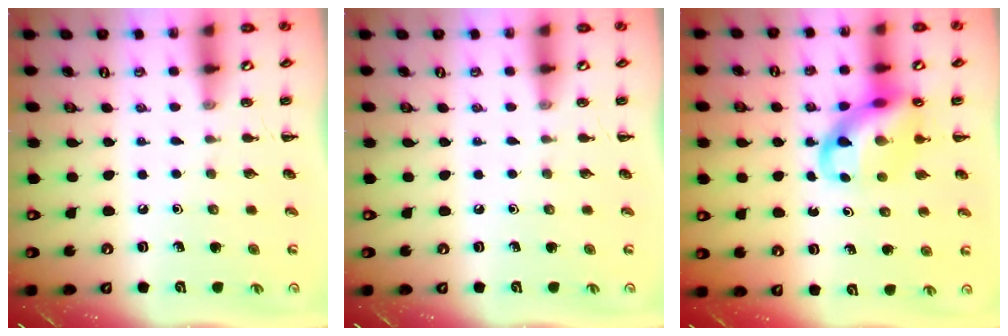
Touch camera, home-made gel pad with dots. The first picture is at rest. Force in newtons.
{"total": 0.0}
{"total": 11.3, "press": 10.9, "slide": 2.8}